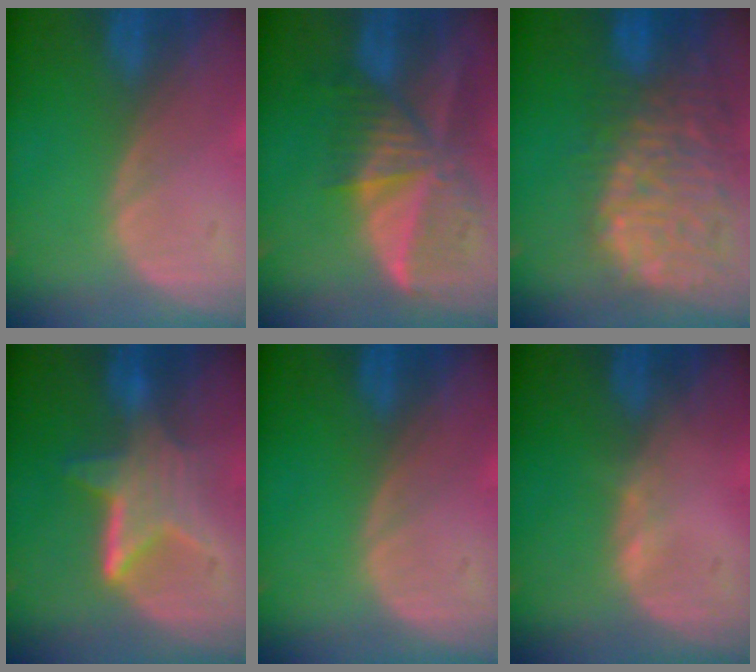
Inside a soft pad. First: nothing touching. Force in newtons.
{"total": 9.5, "press": 8.3, "slide": 4.6}
{"total": 14.2, "press": 11.7, "slide": 8.0}
{"total": 6.6, "press": 6.0, "slide": 2.7}
{"total": 0.0}
{"total": 0.6, "press": 0.5, "slide": 0.4}